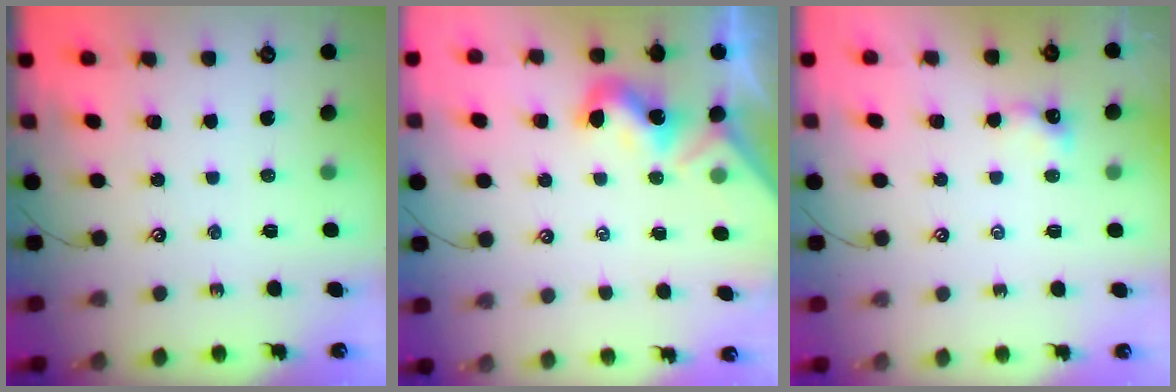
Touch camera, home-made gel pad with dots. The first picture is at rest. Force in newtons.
{"total": 2.0, "press": 1.9, "slide": 0.4}
{"total": 0.9, "press": 0.8, "slide": 0.3}